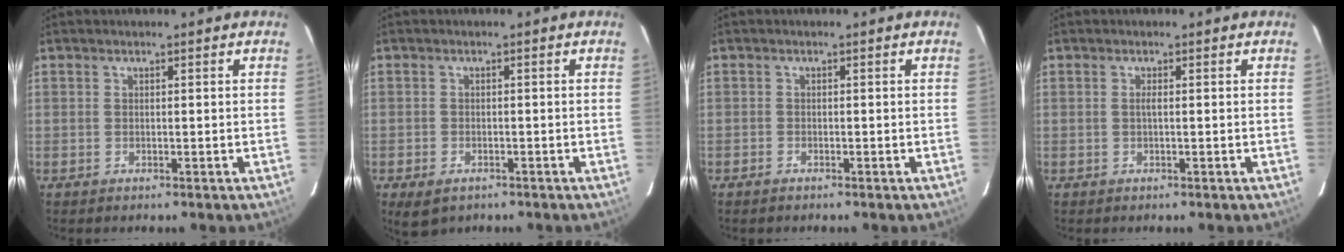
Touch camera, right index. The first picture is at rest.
{"total": 4.1, "force": [-2.4, 2.6, 2.0], "torque": [-0.044, -0.010, -0.036]}
{"total": 0.9, "force": [-0.8, 0.4, 0.1], "torque": [-0.006, 0.002, -0.016]}
{"total": 0.7, "force": [0.0, -0.1, 0.7], "torque": [-0.013, 0.002, -0.003]}